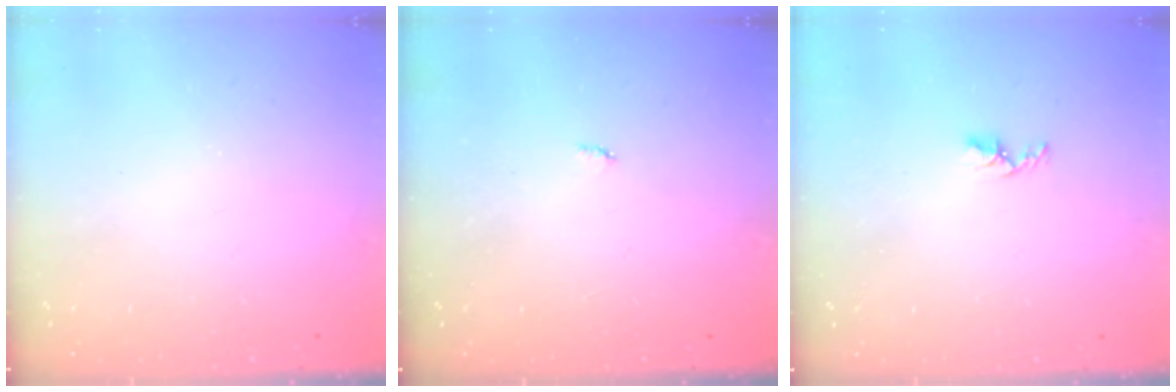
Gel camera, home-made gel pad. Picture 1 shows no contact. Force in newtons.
{"total": 2.1, "press": 2.1, "slide": 0.4}
{"total": 3.3, "press": 3.3, "slide": 0.5}